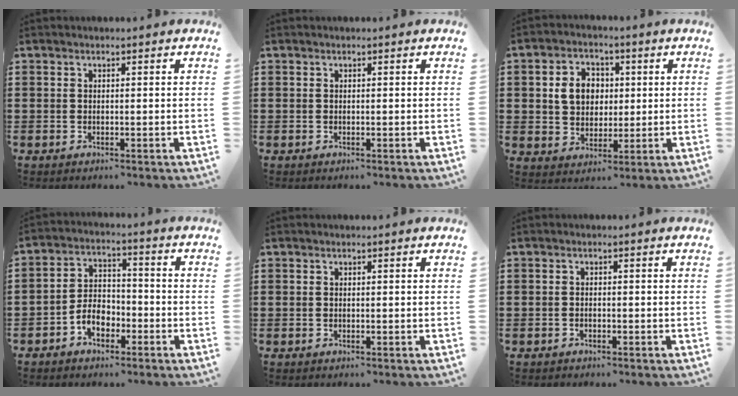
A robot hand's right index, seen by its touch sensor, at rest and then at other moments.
{"total": 0.0}
{"total": 6.4, "force": [1.0, 5.4, 3.3], "torque": [-0.076, 0.016, 0.014]}
{"total": 5.1, "force": [-2.7, 3.4, 2.7], "torque": [-0.058, 0.012, -0.053]}
{"total": 0.0}
{"total": 0.8, "force": [-0.7, 0.4, 0.1], "torque": [-0.005, 0.001, -0.015]}